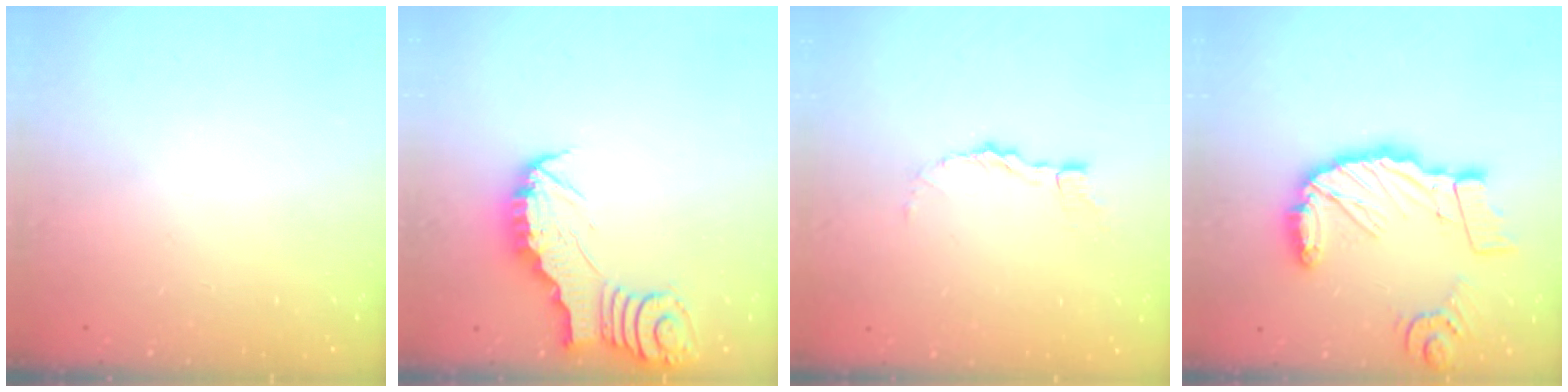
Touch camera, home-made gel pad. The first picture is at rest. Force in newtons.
{"total": 3.3, "press": 3.3, "slide": 0.4}
{"total": 1.6, "press": 1.6, "slide": 0.1}
{"total": 17.2, "press": 17.0, "slide": 2.1}